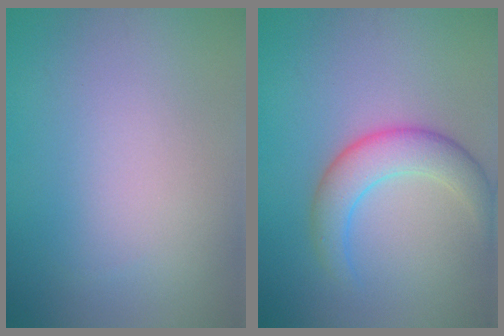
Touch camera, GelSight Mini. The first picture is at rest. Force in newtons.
{"total": 4.3, "press": 4.3, "slide": 0.1}